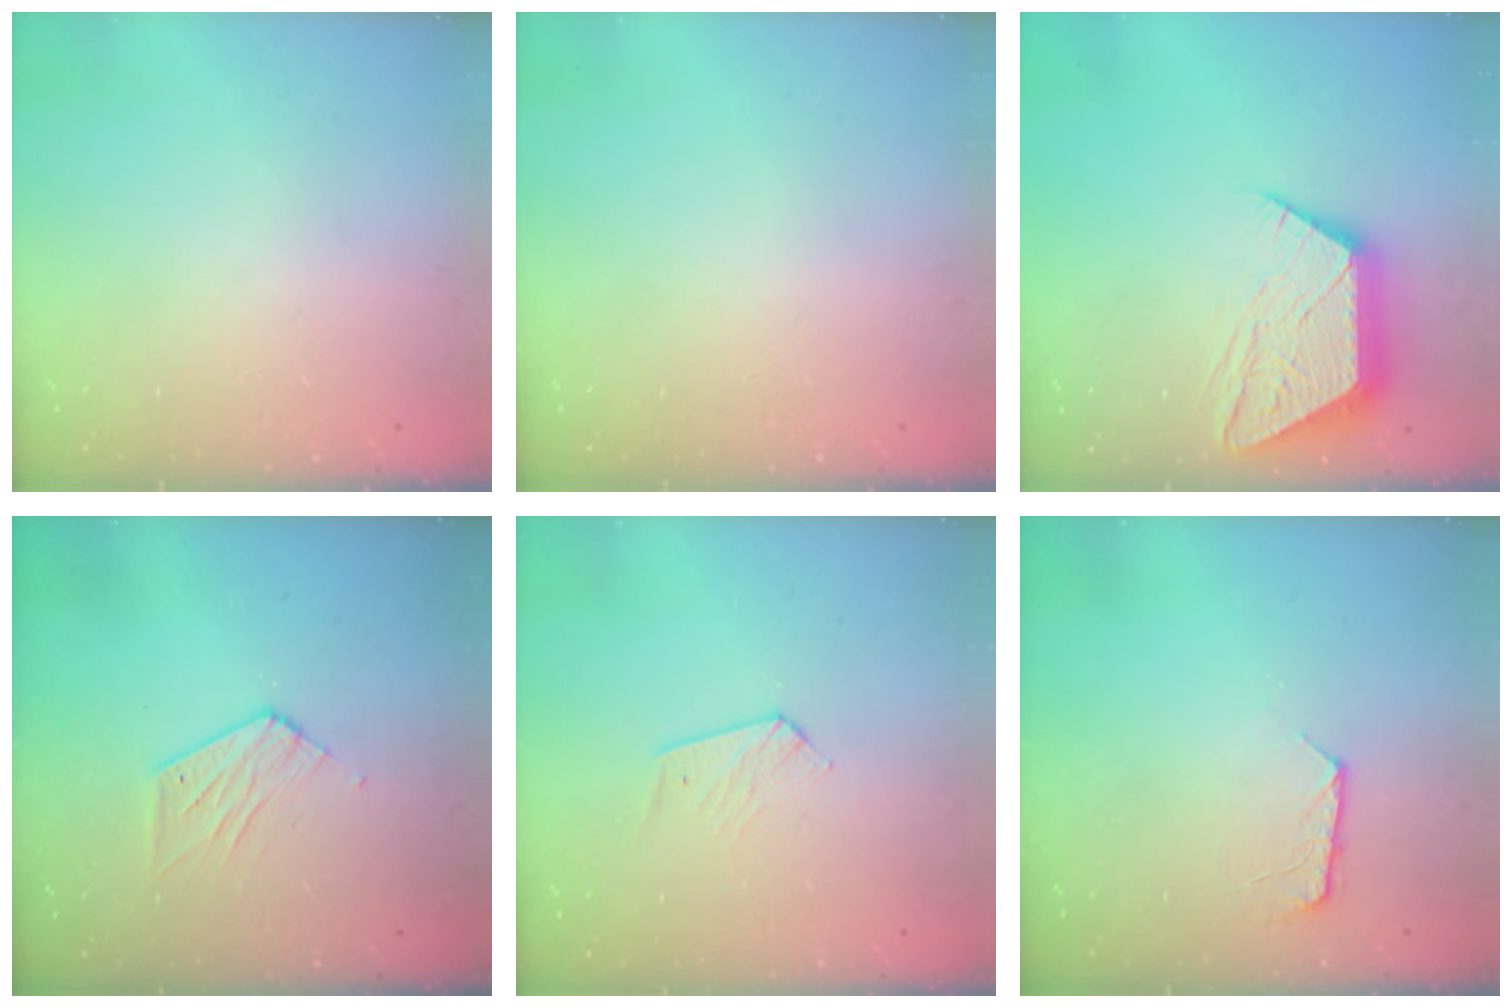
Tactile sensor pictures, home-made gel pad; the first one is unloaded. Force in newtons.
{"total": 0.0}
{"total": 14.2, "press": 14.2, "slide": 1.1}
{"total": 5.8, "press": 5.8, "slide": 0.5}
{"total": 4.0, "press": 4.0, "slide": 0.3}
{"total": 8.1, "press": 8.1, "slide": 0.7}